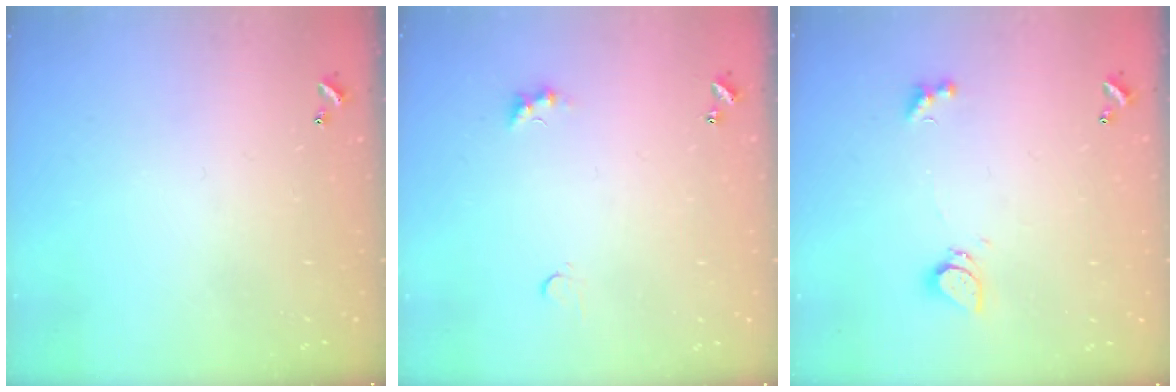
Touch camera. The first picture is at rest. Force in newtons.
{"total": 3.7, "press": 3.6, "slide": 0.5}
{"total": 1.0, "press": 0.9, "slide": 0.4}